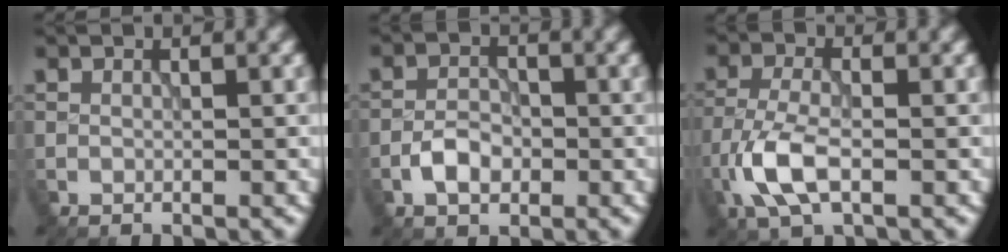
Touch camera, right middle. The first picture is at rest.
{"total": 2.8, "force": [-1.2, 1.8, 1.9], "torque": [-0.031, 0.006, -0.024]}
{"total": 4.8, "force": [-2.0, 2.0, 3.9], "torque": [-0.092, 0.000, -0.045]}